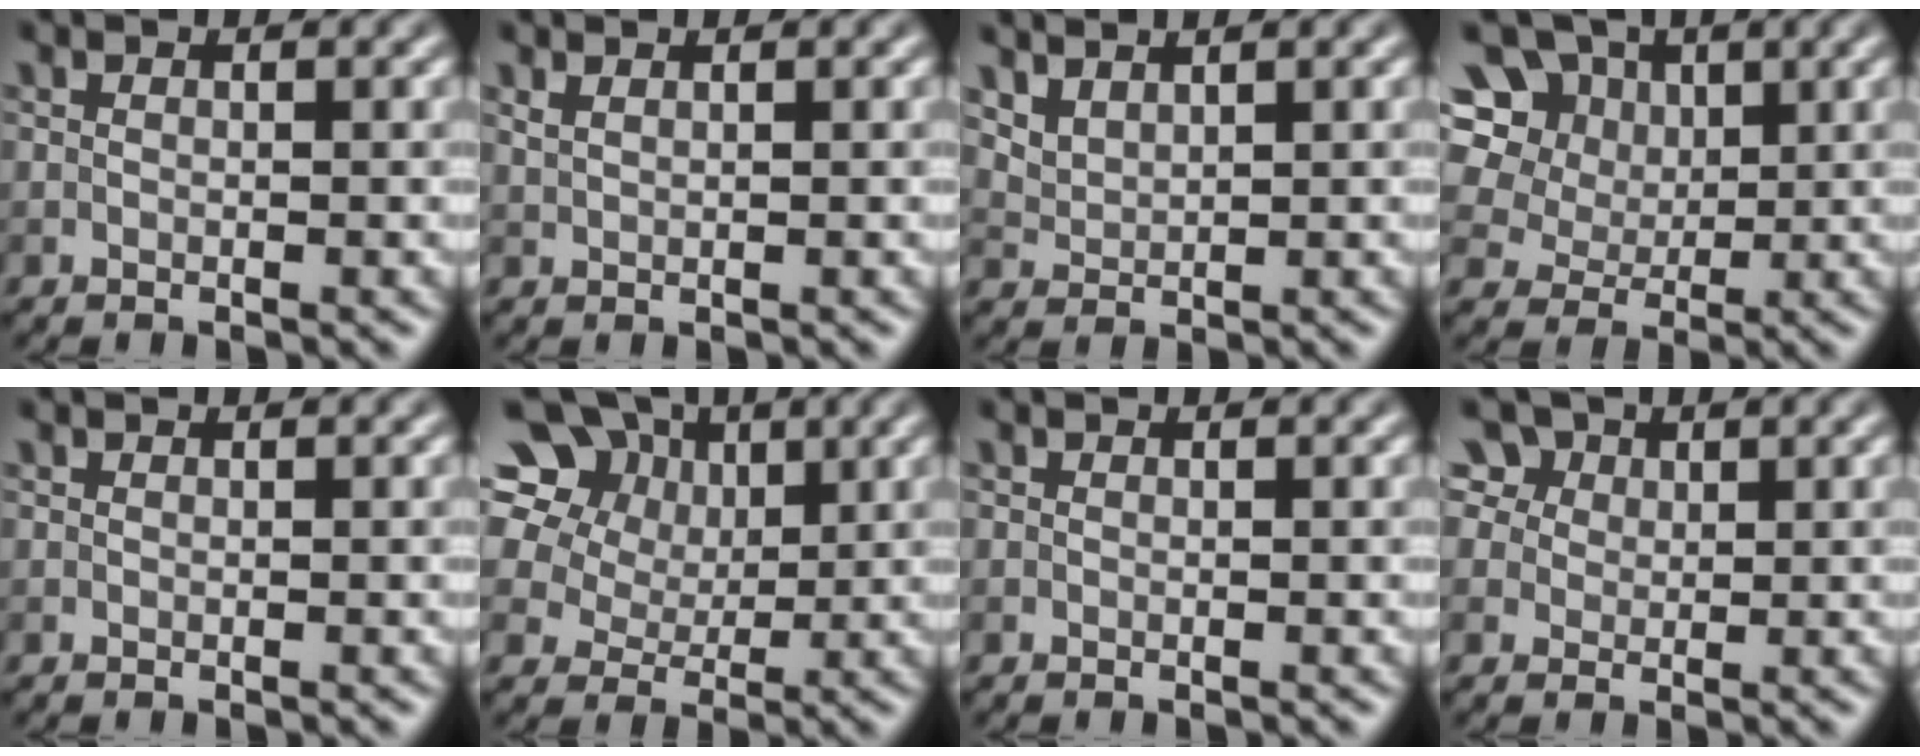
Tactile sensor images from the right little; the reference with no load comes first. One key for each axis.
{"total": 0.8, "fx": 0.7, "fy": 0.2, "fz": 0.4, "tx": -0.011, "ty": 0.001, "tz": 0.016}
{"total": 2.5, "fx": 2.1, "fy": 1.0, "fz": 0.9, "tx": -0.026, "ty": 0.003, "tz": 0.049}
{"total": 11.9, "fx": 4.9, "fy": 9.3, "fz": 5.5, "tx": -0.129, "ty": 0.038, "tz": 0.078}
{"total": 0.0}
{"total": 18.9, "fx": 9.0, "fy": 14.0, "fz": 8.9, "tx": -0.222, "ty": 0.059, "tz": 0.157}
{"total": 0.0}
{"total": 8.1, "fx": 4.6, "fy": 5.7, "fz": 3.4, "tx": -0.078, "ty": 0.018, "tz": 0.065}